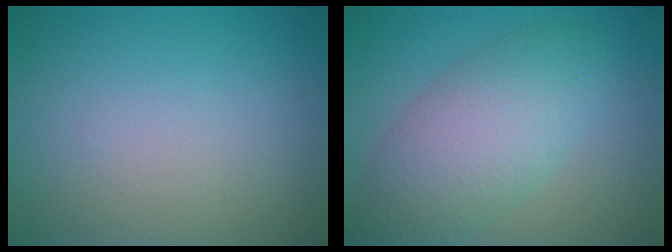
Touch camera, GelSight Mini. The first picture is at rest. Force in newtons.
{"total": 6.6, "press": 6.6, "slide": 0.5}